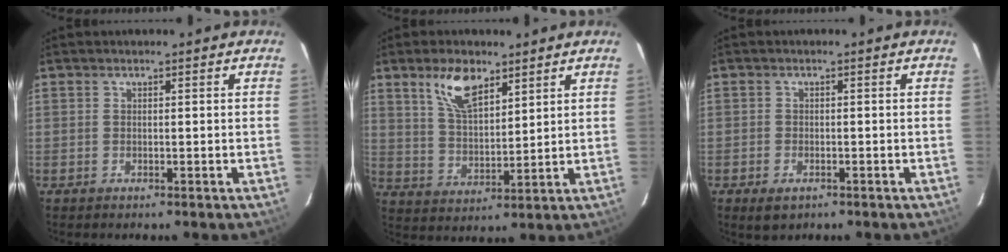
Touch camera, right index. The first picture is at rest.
{"total": 9.1, "force": [5.6, 4.0, 5.9], "torque": [-0.109, 0.008, 0.114]}
{"total": 3.0, "force": [-1.8, 1.8, 1.7], "torque": [-0.033, -0.008, -0.027]}